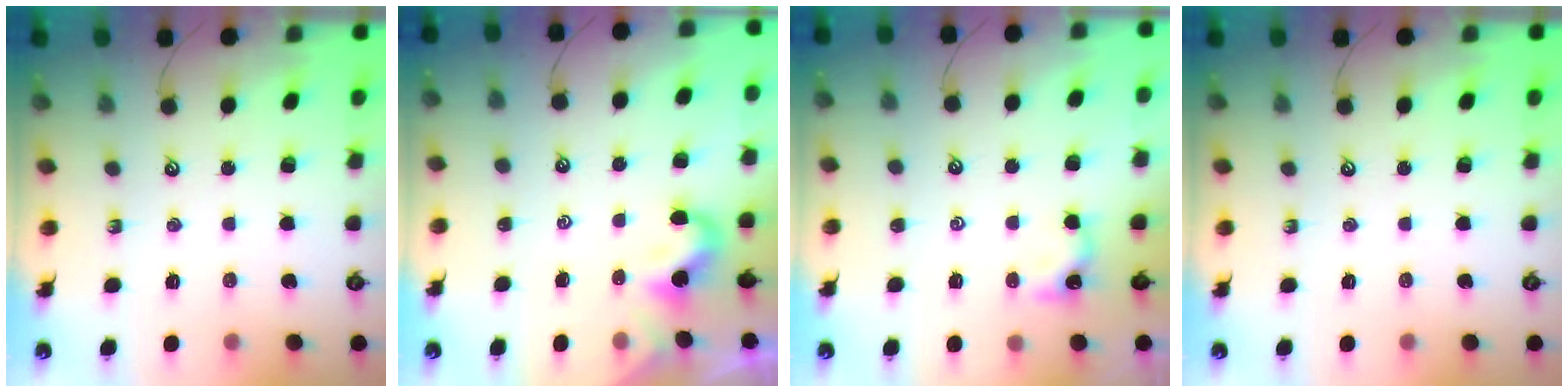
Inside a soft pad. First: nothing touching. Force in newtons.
{"total": 0.5, "press": 0.4, "slide": 0.3}
{"total": 0.8, "press": 0.6, "slide": 0.4}
{"total": 0.0}